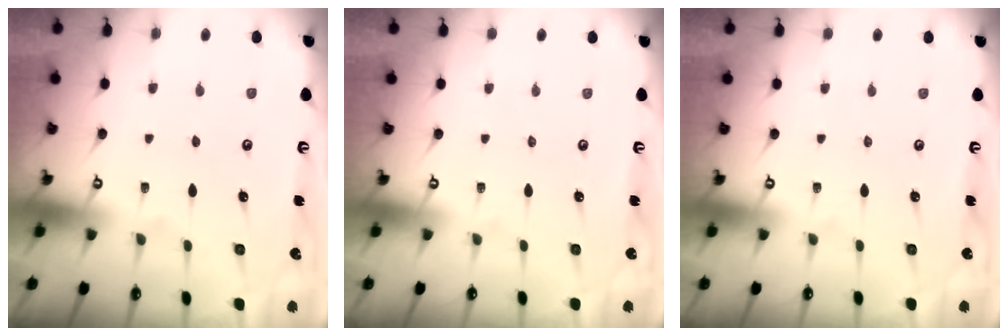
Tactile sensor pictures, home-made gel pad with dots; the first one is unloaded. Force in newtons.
{"total": 0.0}
{"total": 0.0}